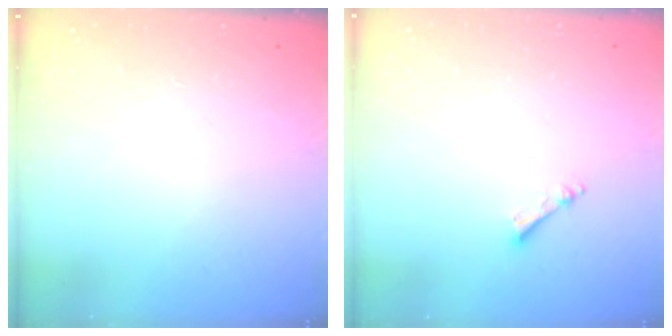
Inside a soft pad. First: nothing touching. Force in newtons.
{"total": 2.4, "press": 2.3, "slide": 0.4}